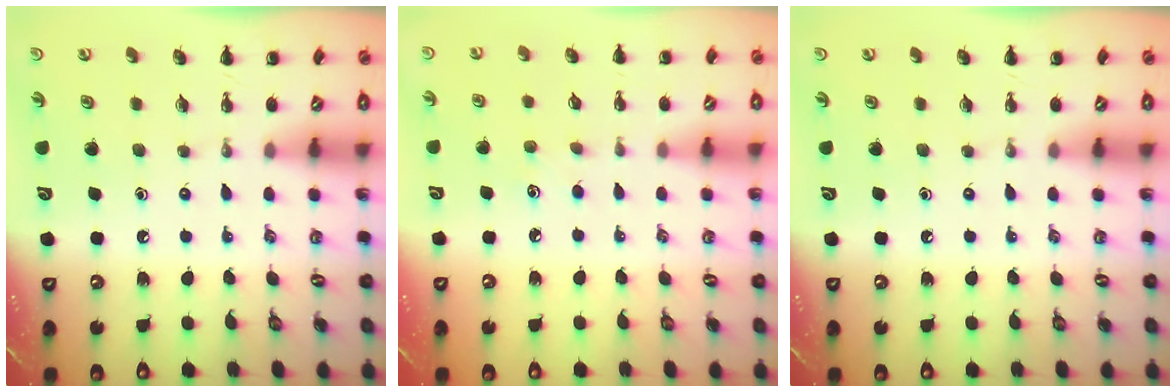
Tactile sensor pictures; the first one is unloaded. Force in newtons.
{"total": 4.4, "press": 4.3, "slide": 1.1}
{"total": 0.0}